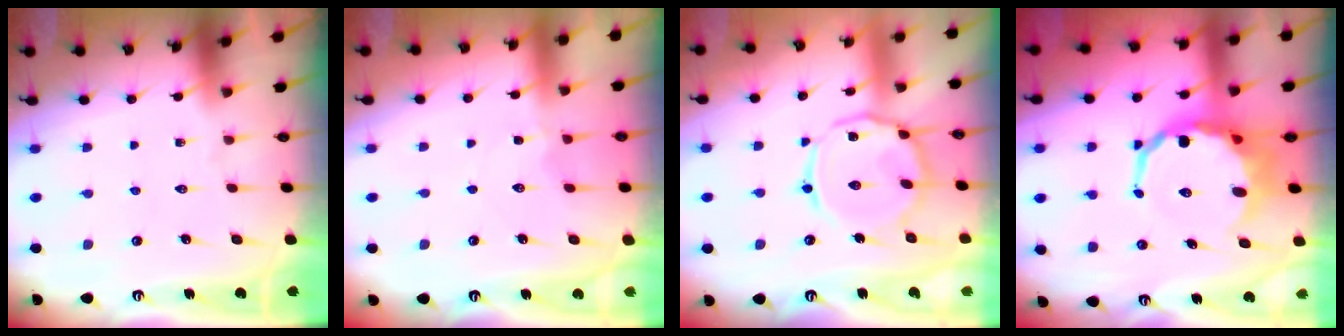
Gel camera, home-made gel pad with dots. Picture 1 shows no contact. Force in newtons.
{"total": 2.3, "press": 2.2, "slide": 0.5}
{"total": 13.3, "press": 13.3, "slide": 0.9}
{"total": 9.9, "press": 9.6, "slide": 2.4}